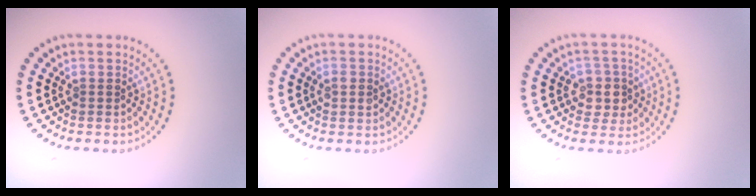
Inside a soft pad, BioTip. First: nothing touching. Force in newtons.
{"total": 1.1, "press": 1.1, "slide": 0.1}
{"total": 2.6, "press": 2.3, "slide": 1.1}